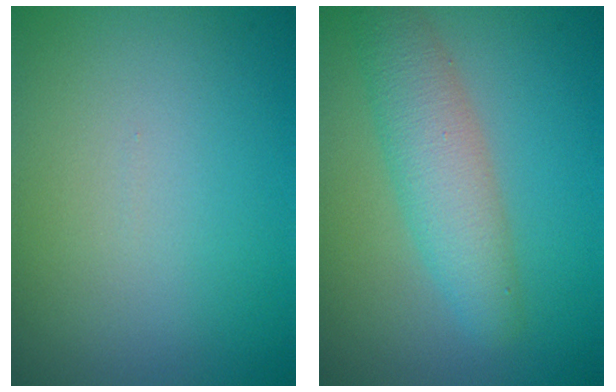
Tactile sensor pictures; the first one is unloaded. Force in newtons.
{"total": 4.4, "press": 4.4, "slide": 0.0}